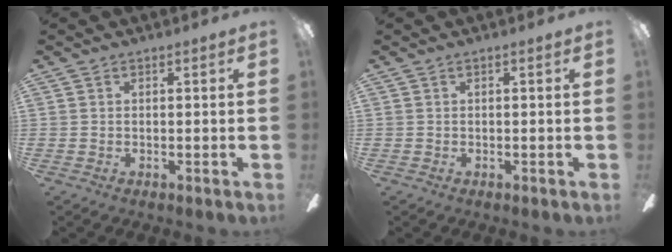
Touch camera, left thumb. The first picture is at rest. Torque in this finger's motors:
{"motor_torque": [0.00, 0.00, 0.00, 0.00, 0.00]}